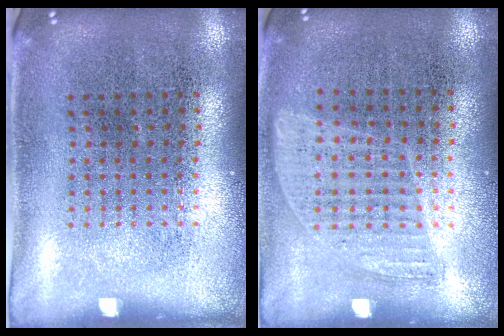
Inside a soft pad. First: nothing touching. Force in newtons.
{"total": 0.9, "press": 0.8, "slide": 0.4}